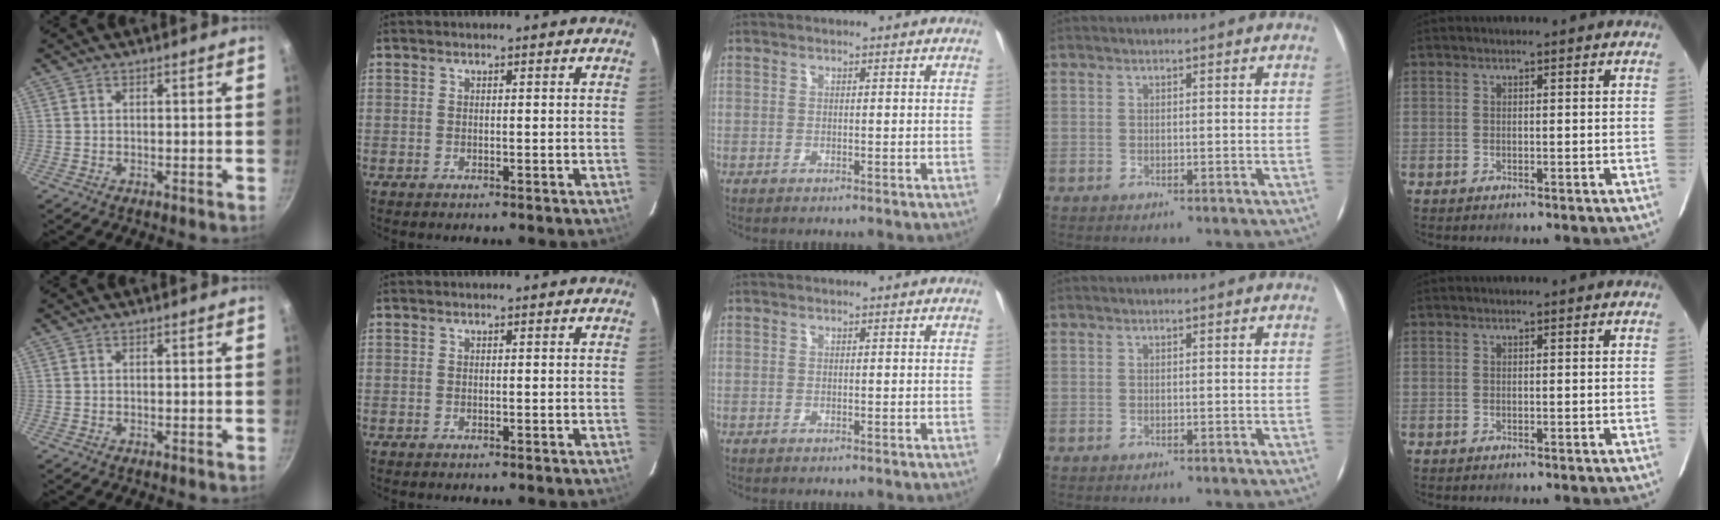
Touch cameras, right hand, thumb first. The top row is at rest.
{}